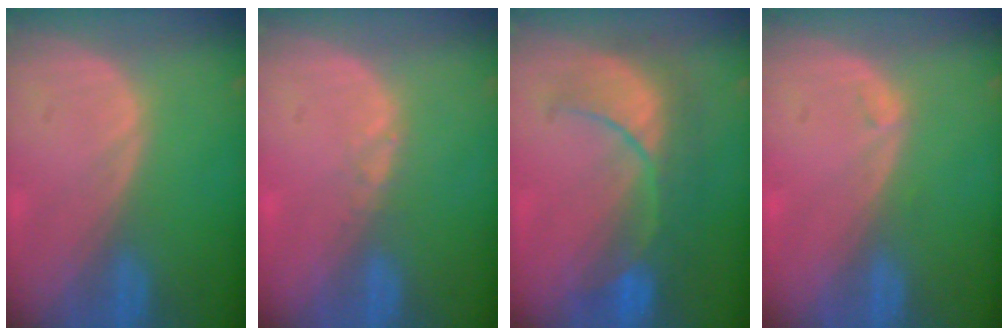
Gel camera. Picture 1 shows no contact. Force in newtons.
{"total": 0.9, "press": 0.8, "slide": 0.5}
{"total": 8.4, "press": 8.3, "slide": 0.7}
{"total": 0.6, "press": 0.6, "slide": 0.2}